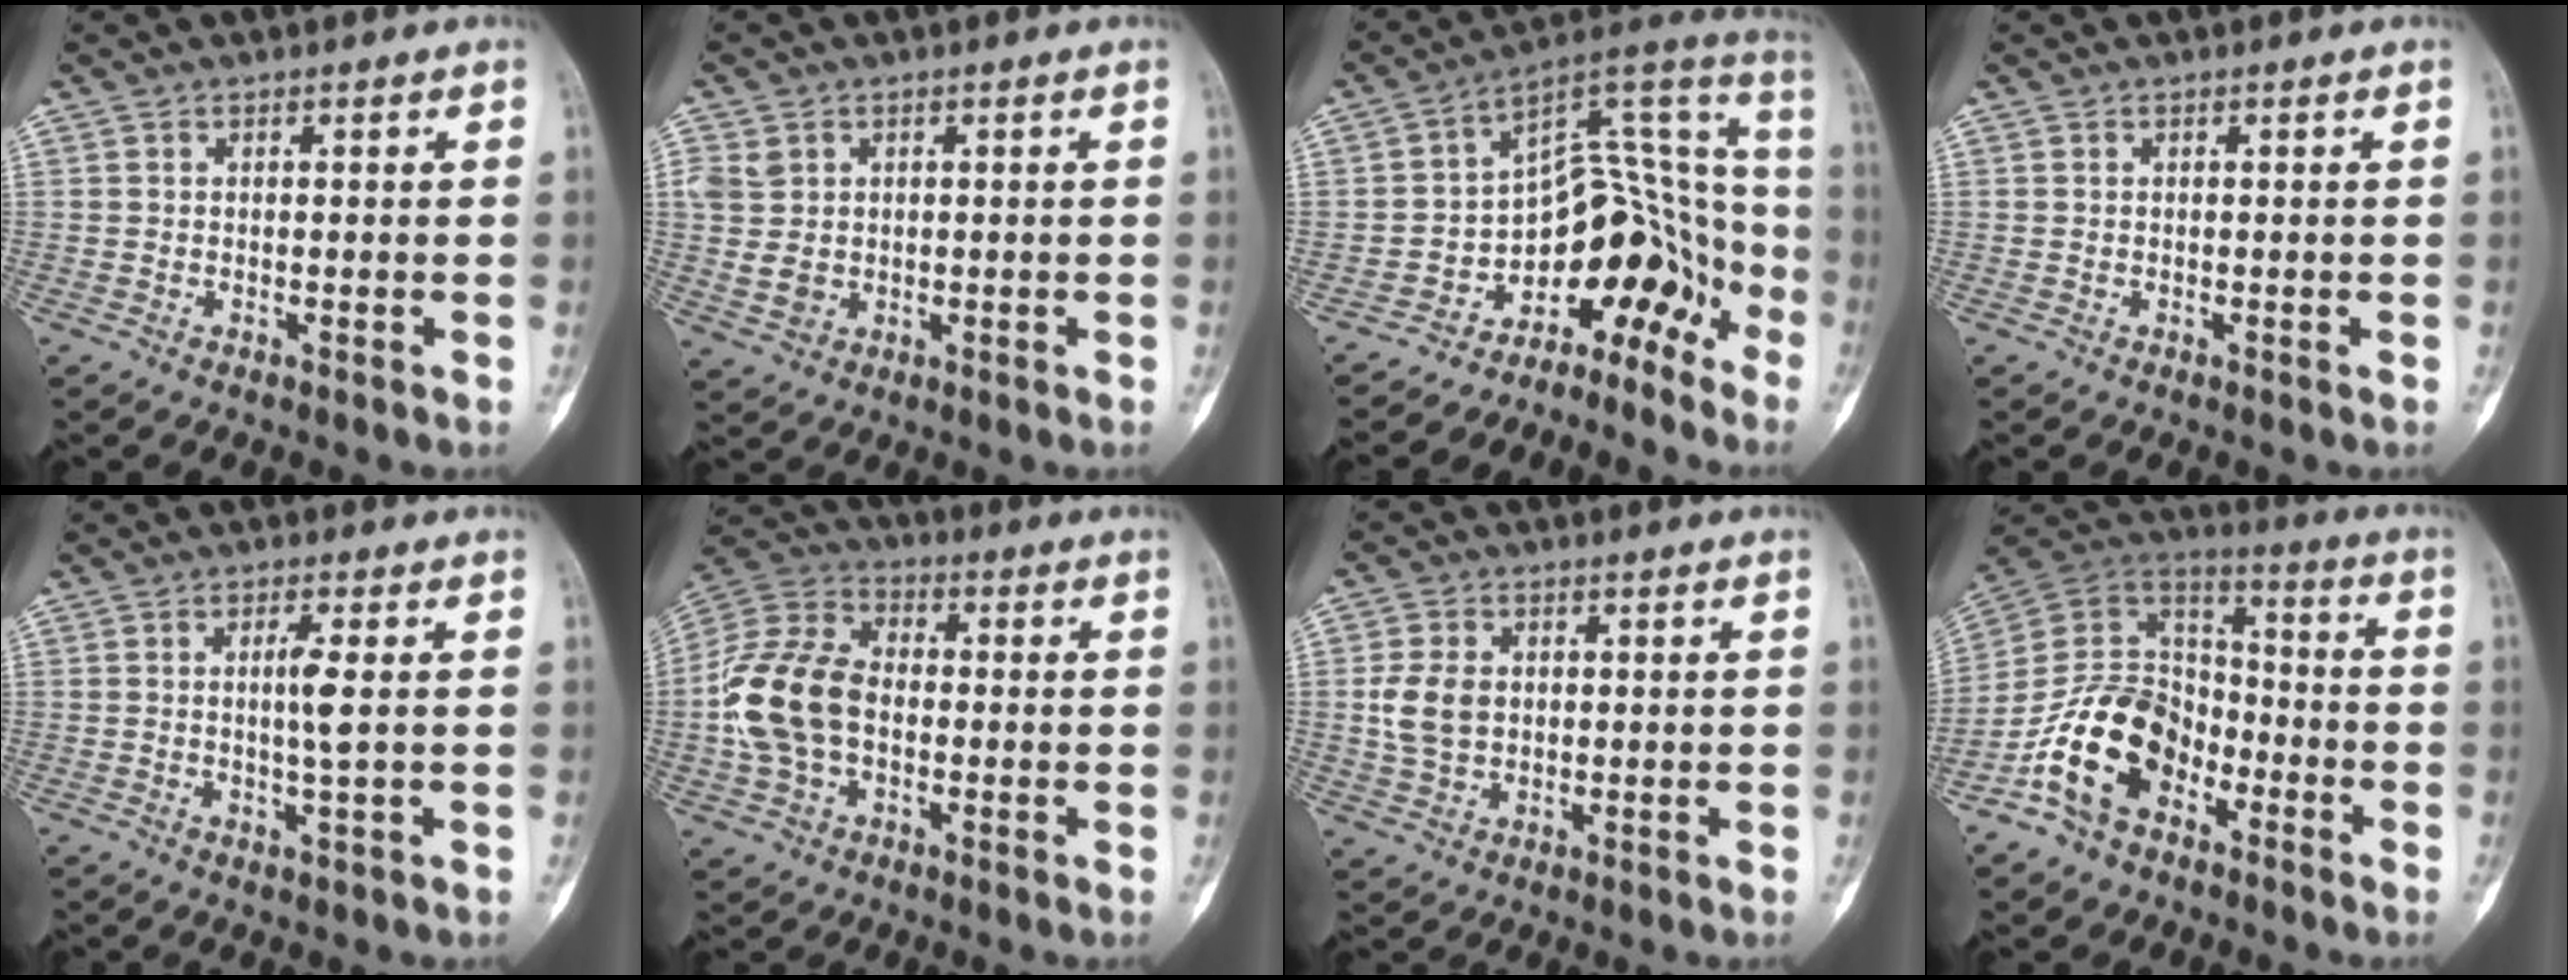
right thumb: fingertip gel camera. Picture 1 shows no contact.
{"total": 5.3, "force": [1.1, 4.4, 2.8], "torque": [-0.045, -0.006, 0.032]}
{"total": 14.8, "force": [-10.3, 9.1, 5.7], "torque": [0.013, 0.181, -0.162]}
{"total": 0.0}
{"total": 3.4, "force": [0.3, 0.3, 3.4], "torque": [-0.068, -0.005, 0.006]}
{"total": 15.5, "force": [-1.5, 10.5, 11.3], "torque": [-0.224, 0.029, -0.031]}
{"total": 6.6, "force": [0.4, 5.0, 4.4], "torque": [-0.080, 0.001, 0.011]}
{"total": 16.8, "force": [-7.8, 11.2, 9.8], "torque": [-0.158, 0.078, -0.153]}